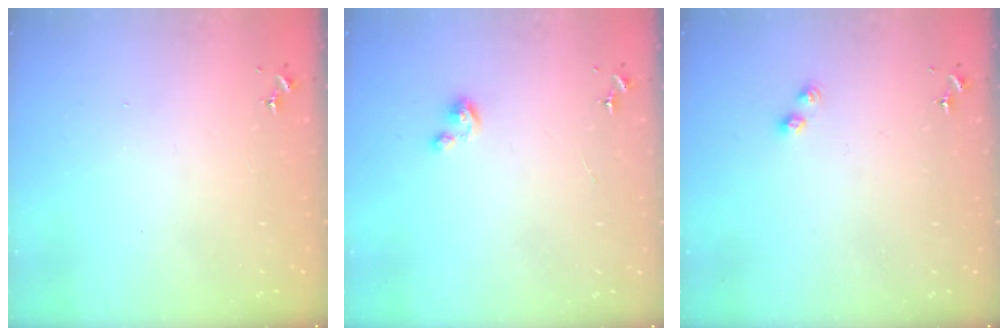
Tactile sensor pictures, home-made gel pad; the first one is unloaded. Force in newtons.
{"total": 3.8, "press": 3.7, "slide": 0.3}
{"total": 3.6, "press": 3.6, "slide": 0.4}